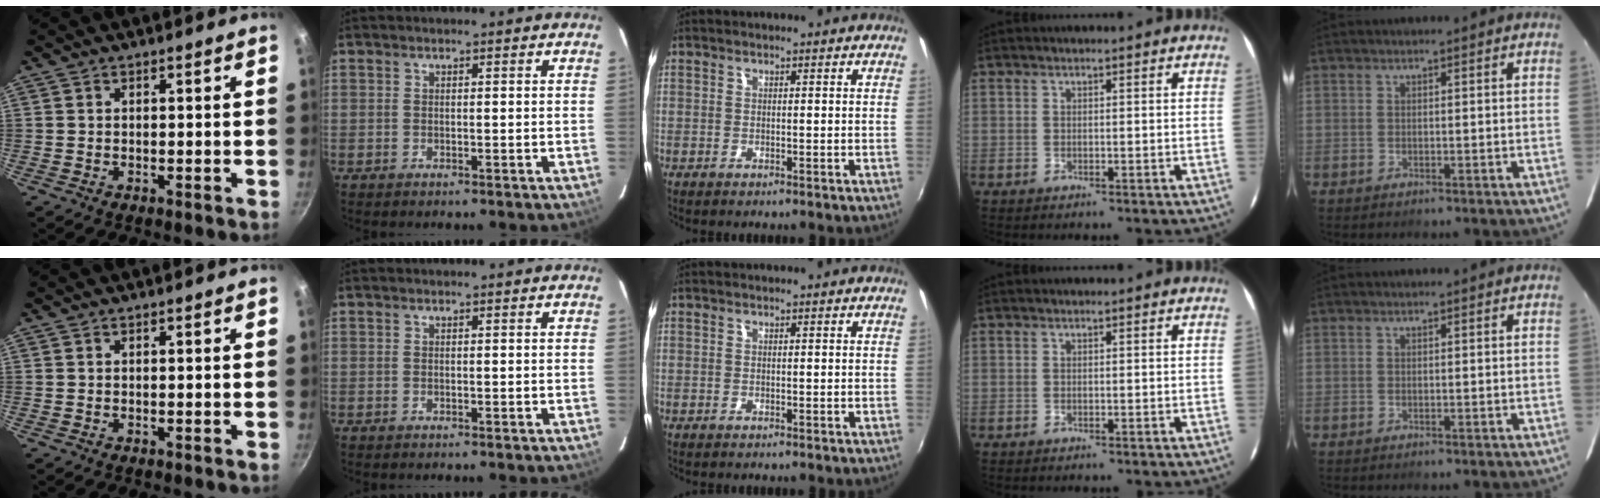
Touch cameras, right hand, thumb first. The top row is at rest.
{}